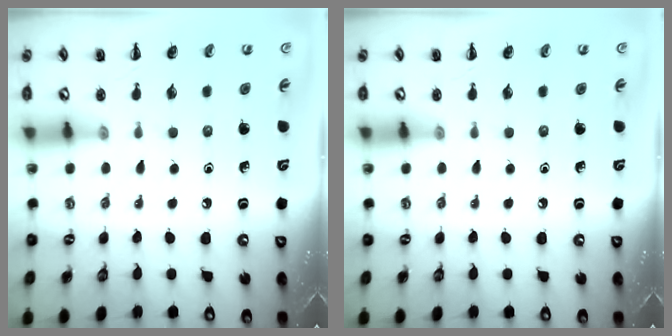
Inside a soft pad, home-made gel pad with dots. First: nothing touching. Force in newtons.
{"total": 0.0}